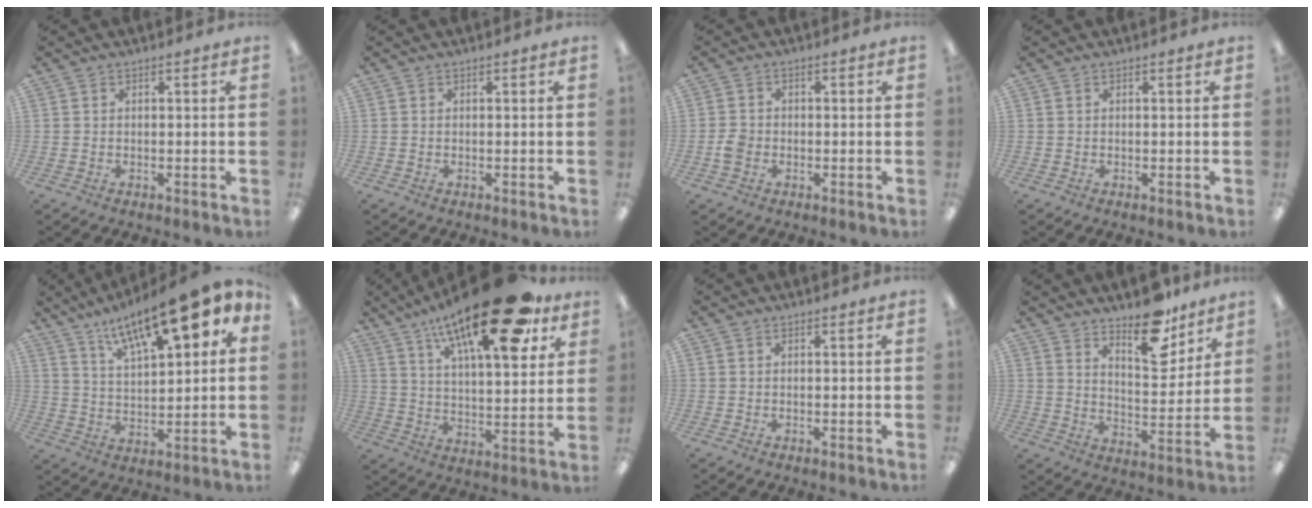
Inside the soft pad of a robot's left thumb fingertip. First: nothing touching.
{"total": 0.0}
{"total": 3.0, "force": [-1.0, 2.3, 1.5], "torque": [-0.026, 0.007, -0.019]}
{"total": 0.0}
{"total": 16.9, "force": [12.0, 5.0, 10.6], "torque": [-0.170, -0.074, 0.199]}
{"total": 25.3, "force": [15.9, 8.6, 17.7], "torque": [-0.276, -0.081, 0.255]}
{"total": 0.0}
{"total": 13.8, "force": [10.6, 5.5, 6.9], "torque": [-0.086, -0.071, 0.185]}